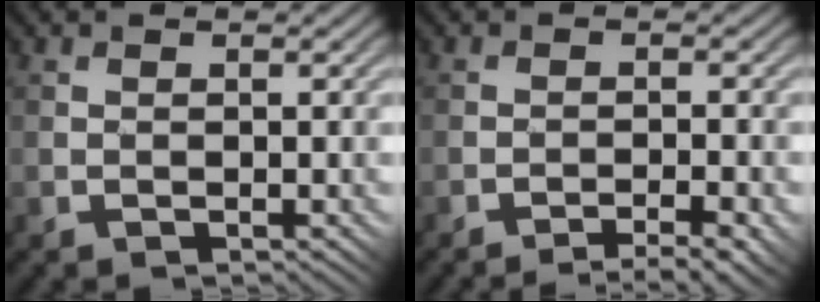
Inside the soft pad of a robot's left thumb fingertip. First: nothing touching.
{"total": 4.1, "force": [-3.3, 0.5, 2.4], "torque": [-0.037, 0.011, -0.047]}